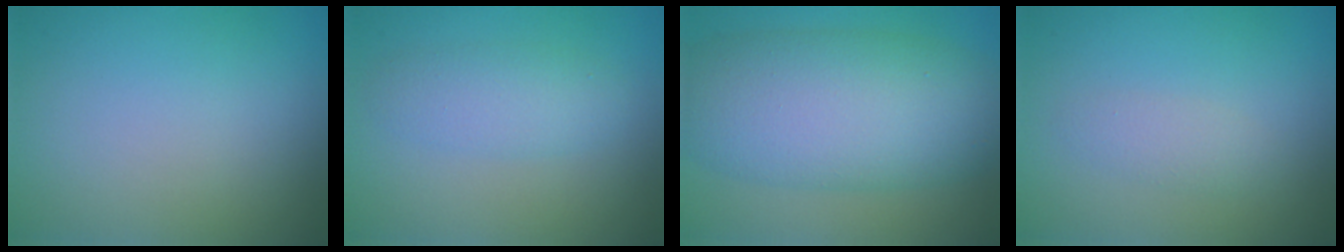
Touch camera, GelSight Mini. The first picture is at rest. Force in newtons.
{"total": 2.9, "press": 2.9, "slide": 0.1}
{"total": 10.9, "press": 10.9, "slide": 0.3}
{"total": 1.4, "press": 1.4, "slide": 0.1}